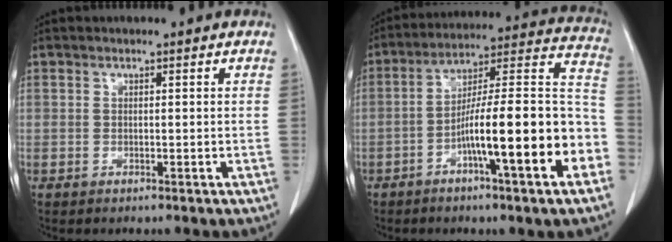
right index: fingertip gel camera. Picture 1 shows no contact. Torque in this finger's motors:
{"motor_torque": [1.45, -0.69, 1.06, 0.21]}